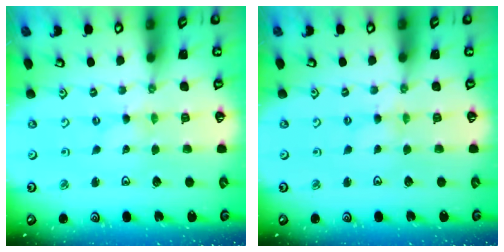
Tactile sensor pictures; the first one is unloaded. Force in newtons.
{"total": 2.3, "press": 2.3, "slide": 0.3}